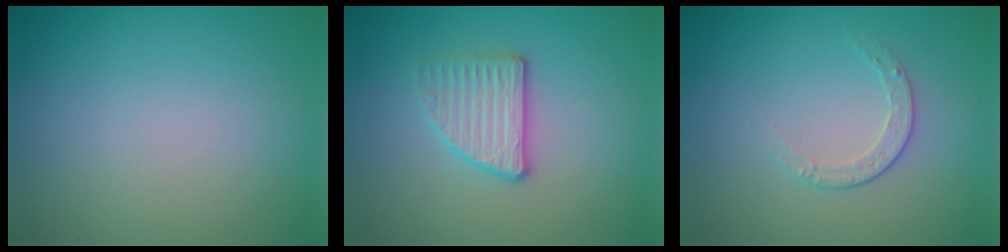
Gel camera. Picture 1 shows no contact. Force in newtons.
{"total": 2.7, "press": 2.6, "slide": 0.8}
{"total": 1.6, "press": 1.2, "slide": 1.1}